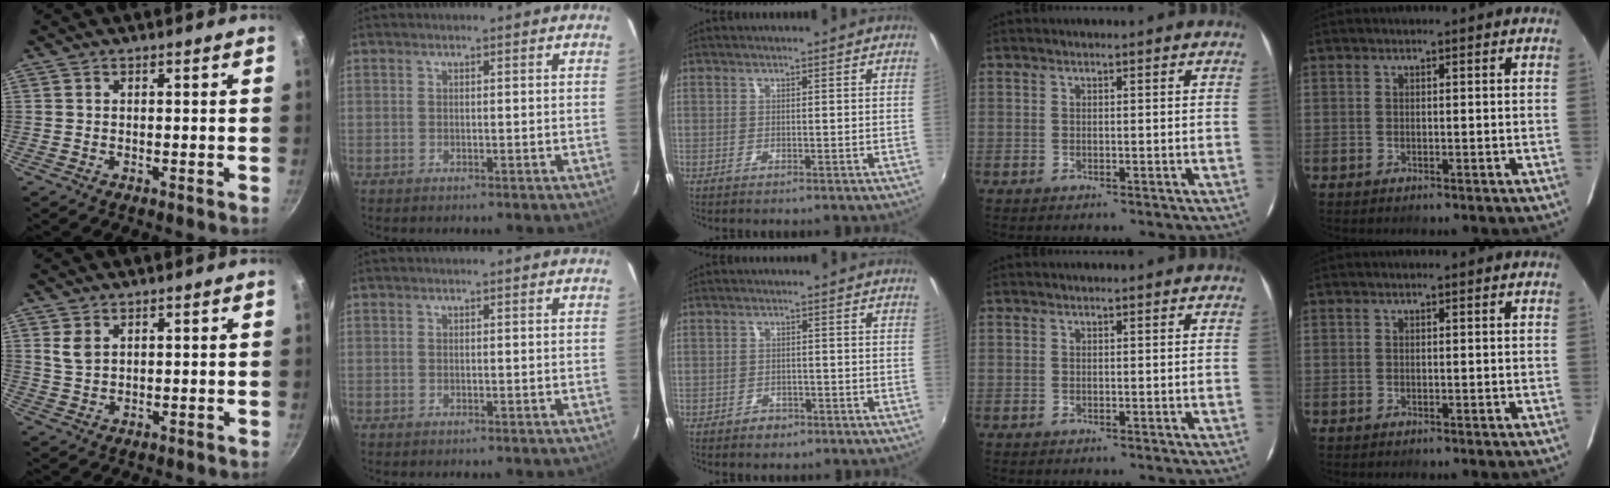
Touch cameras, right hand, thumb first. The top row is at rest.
{"thumb": {"total": 3.2, "force": [1.4, 2.0, 2.0], "torque": [-0.034, -0.006, 0.031]}, "middle": {"total": 2.4, "force": [-1.6, 1.8, 0.5], "torque": [-0.014, 0.003, -0.021]}}